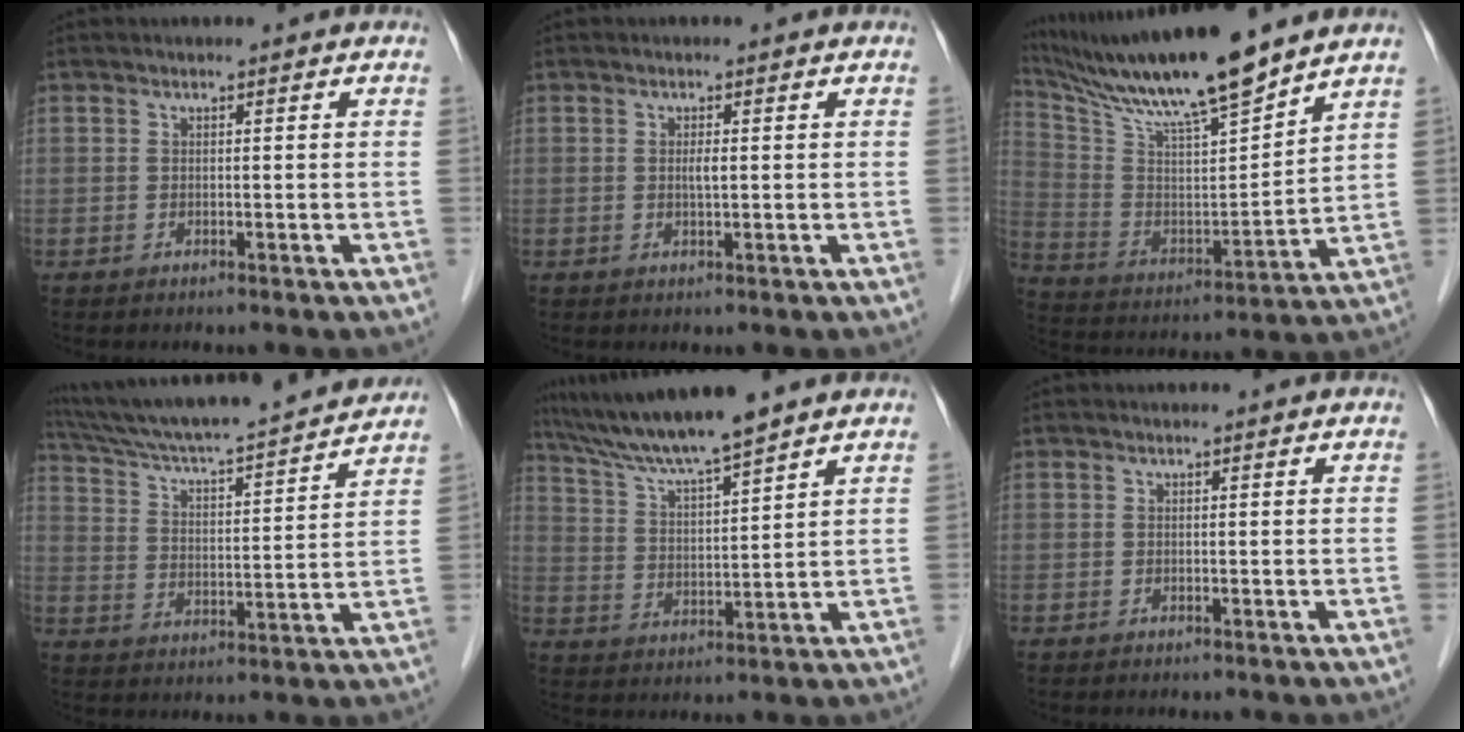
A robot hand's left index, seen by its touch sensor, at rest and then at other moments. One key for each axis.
{"total": 1.3, "fx": 0.0, "fy": 0.1, "fz": 1.2, "tx": -0.025, "ty": -0.002, "tz": 0.000}
{"total": 18.4, "fx": 15.5, "fy": 0.5, "fz": 9.8, "tx": -0.185, "ty": 0.002, "tz": 0.281}
{"total": 22.1, "fx": 20.2, "fy": 0.6, "fz": 8.9, "tx": -0.154, "ty": -0.004, "tz": 0.300}
{"total": 10.7, "fx": 9.2, "fy": -0.7, "fz": 5.4, "tx": -0.101, "ty": 0.015, "tz": 0.171}
{"total": 0.0}